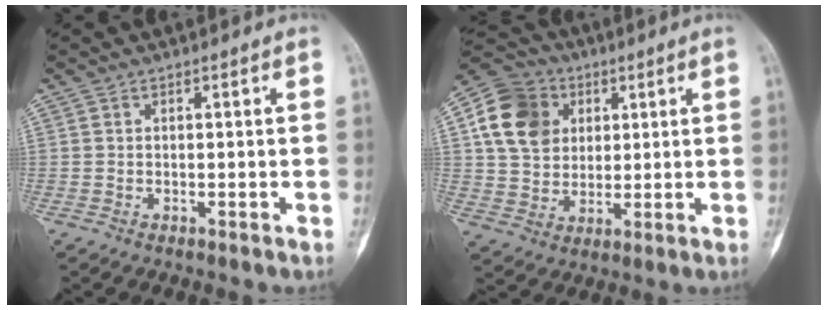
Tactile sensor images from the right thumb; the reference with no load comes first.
{"total": 14.3, "force": [4.2, 11.8, 6.9], "torque": [-0.109, 0.004, 0.072]}